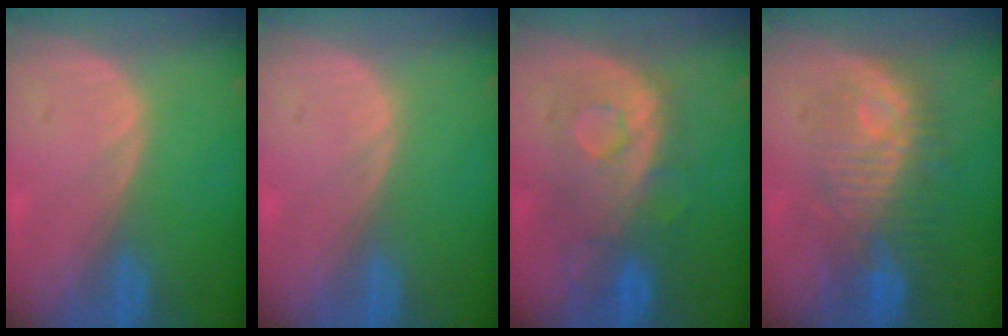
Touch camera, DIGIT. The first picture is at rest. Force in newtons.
{"total": 0.0}
{"total": 8.8, "press": 8.5, "slide": 2.2}
{"total": 9.4, "press": 9.4, "slide": 1.2}